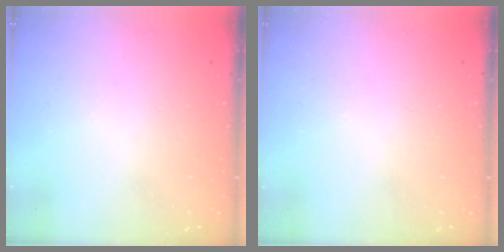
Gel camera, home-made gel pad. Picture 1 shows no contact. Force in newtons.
{"total": 0.0}